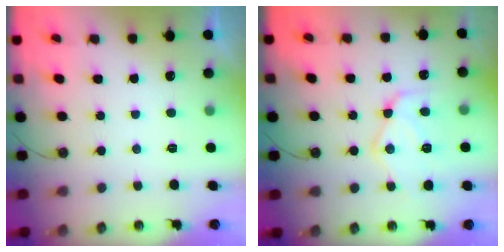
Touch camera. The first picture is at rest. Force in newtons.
{"total": 14.7, "press": 14.6, "slide": 1.3}